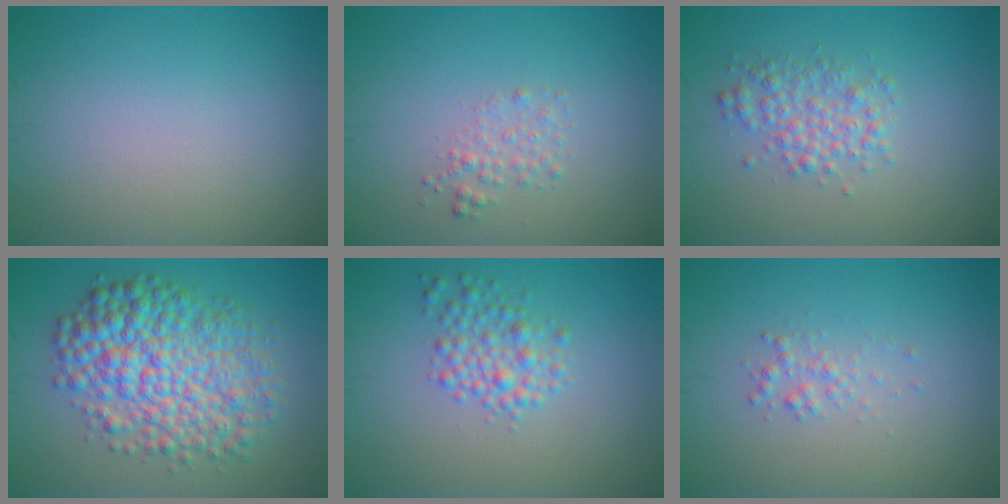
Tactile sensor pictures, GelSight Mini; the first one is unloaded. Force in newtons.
{"total": 1.4, "press": 1.4, "slide": 0.1}
{"total": 2.8, "press": 2.8, "slide": 0.0}
{"total": 9.0, "press": 9.0, "slide": 0.1}
{"total": 2.8, "press": 2.8, "slide": 0.1}
{"total": 1.1, "press": 1.1, "slide": 0.1}